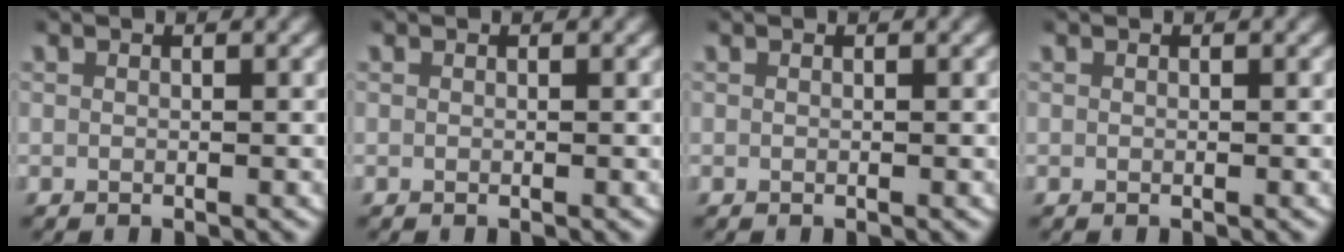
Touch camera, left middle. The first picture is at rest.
{"total": 0.0}
{"total": 0.0}
{"total": 0.0}